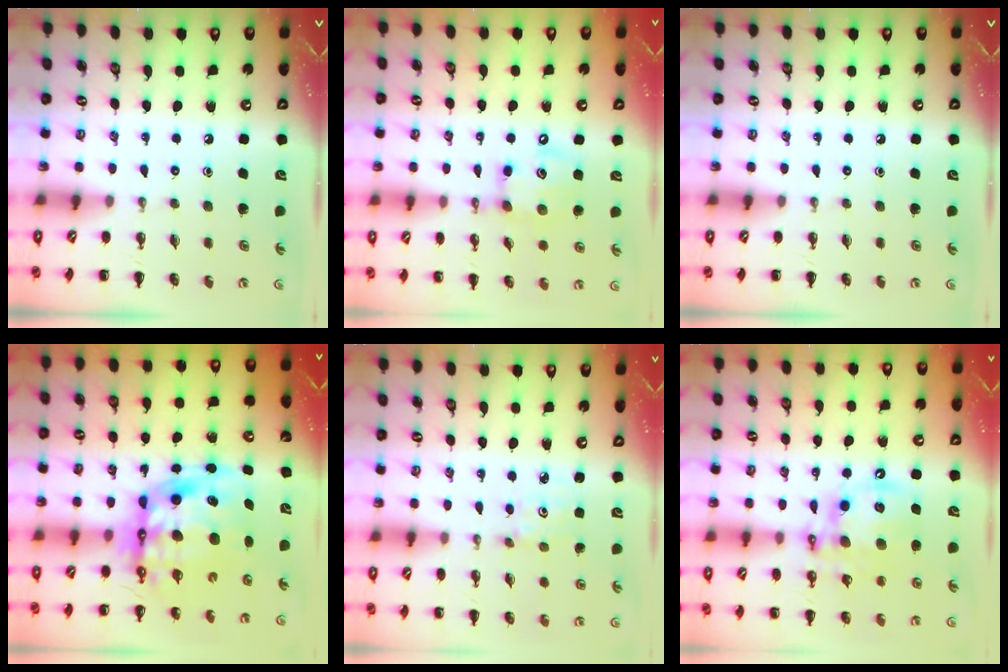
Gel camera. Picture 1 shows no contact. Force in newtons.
{"total": 11.6, "press": 11.4, "slide": 2.1}
{"total": 0.0}
{"total": 14.1, "press": 13.7, "slide": 3.2}
{"total": 1.8, "press": 1.7, "slide": 0.6}
{"total": 14.0, "press": 13.5, "slide": 3.5}